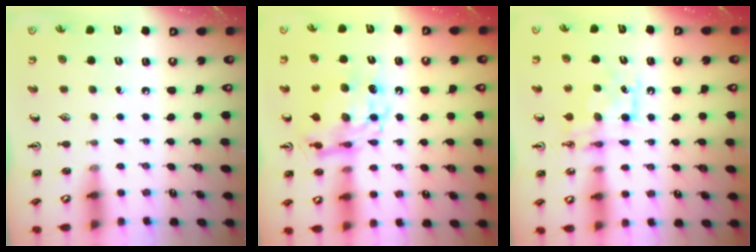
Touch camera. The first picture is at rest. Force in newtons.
{"total": 12.1, "press": 12.1, "slide": 1.1}
{"total": 8.2, "press": 8.2, "slide": 0.1}